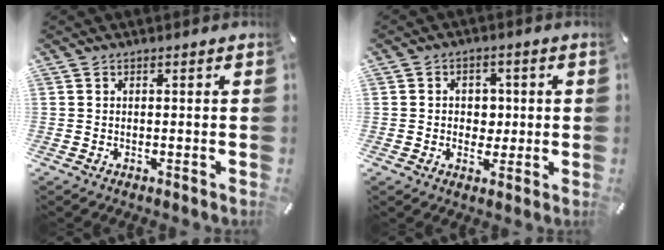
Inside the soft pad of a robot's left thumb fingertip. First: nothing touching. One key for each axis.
{"total": 5.3, "fx": -0.1, "fy": 4.6, "fz": 2.6, "tx": -0.024, "ty": -0.001, "tz": -0.008}